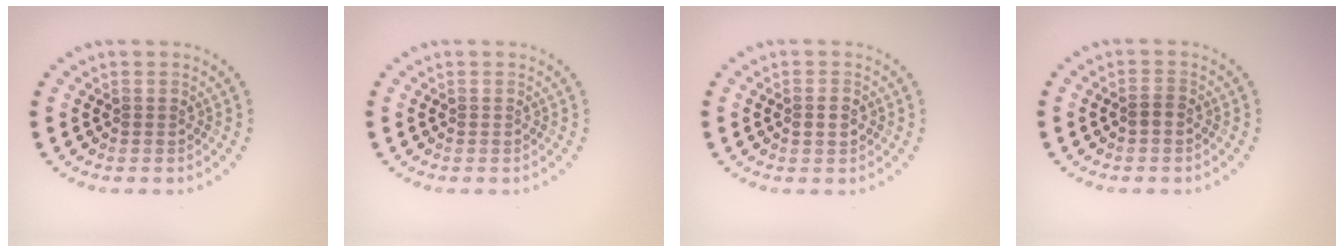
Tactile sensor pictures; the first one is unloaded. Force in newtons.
{"total": 0.0}
{"total": 1.0, "press": 0.9, "slide": 0.2}
{"total": 0.8, "press": 0.8, "slide": 0.3}